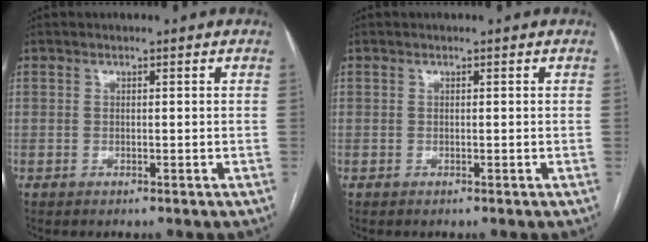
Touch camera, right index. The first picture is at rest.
{"total": 0.0}